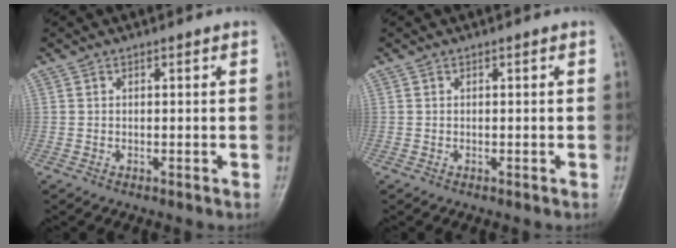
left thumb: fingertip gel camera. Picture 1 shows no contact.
{"total": 0.0}